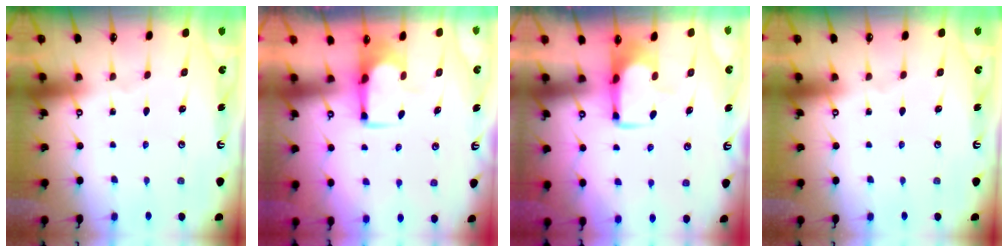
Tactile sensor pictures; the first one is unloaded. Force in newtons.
{"total": 1.9, "press": 1.7, "slide": 0.8}
{"total": 1.6, "press": 1.6, "slide": 0.4}
{"total": 0.0}